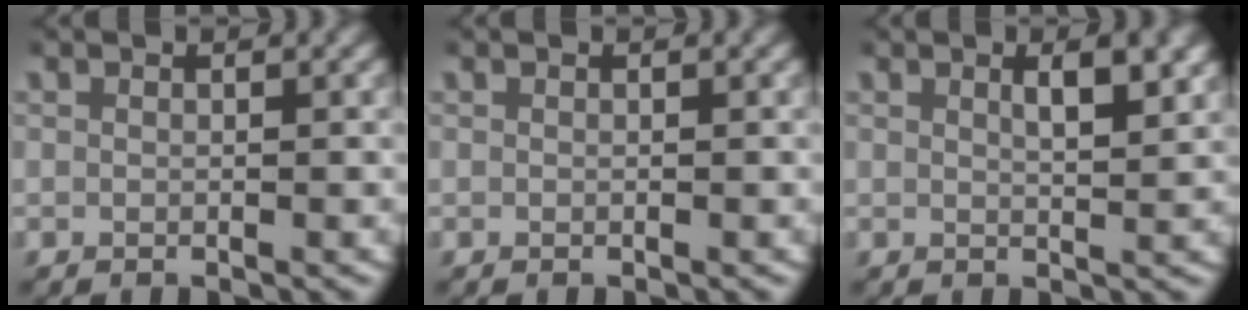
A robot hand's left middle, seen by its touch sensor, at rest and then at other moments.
{"total": 0.0}
{"total": 2.5, "force": [1.2, 0.5, 2.2], "torque": [-0.034, -0.004, 0.022]}